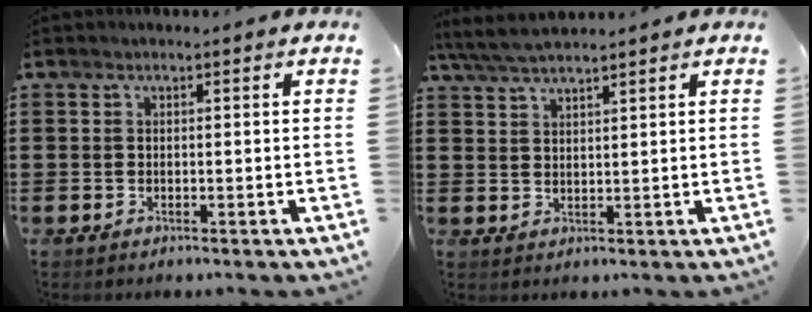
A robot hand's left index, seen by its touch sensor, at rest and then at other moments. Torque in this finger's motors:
{"motor_torque": [-2.05, -0.09, -1.05, -0.21]}